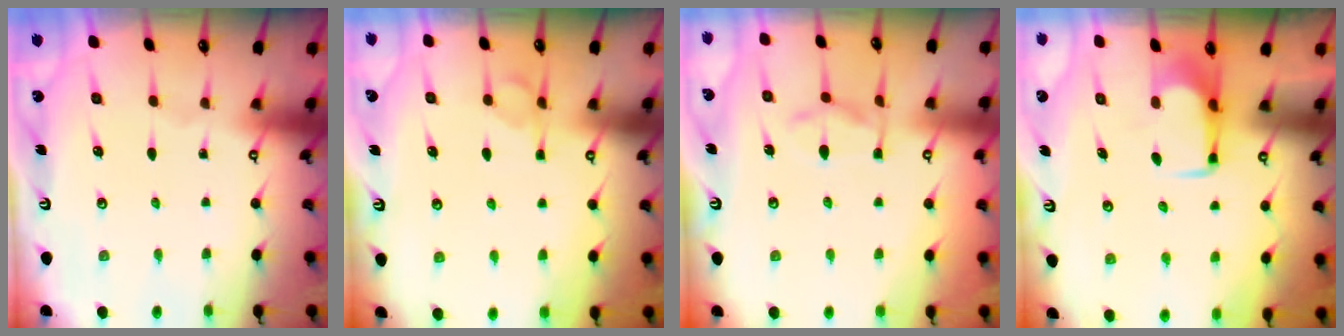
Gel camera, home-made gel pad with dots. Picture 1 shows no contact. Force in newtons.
{"total": 1.7, "press": 1.5, "slide": 0.9}
{"total": 3.2, "press": 3.0, "slide": 1.1}
{"total": 1.6, "press": 1.5, "slide": 0.4}